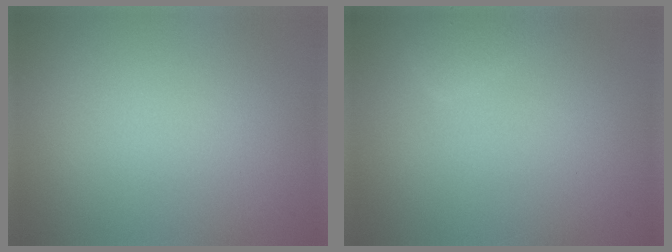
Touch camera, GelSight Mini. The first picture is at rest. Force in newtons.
{"total": 1.8, "press": 1.8, "slide": 0.1}